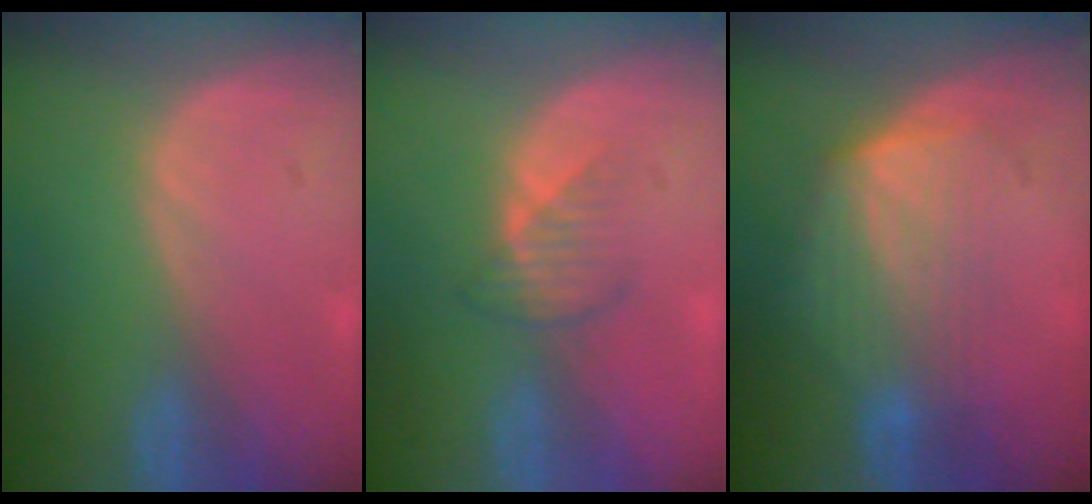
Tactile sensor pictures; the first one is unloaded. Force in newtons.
{"total": 2.7, "press": 2.6, "slide": 0.5}
{"total": 6.4, "press": 6.4, "slide": 1.0}